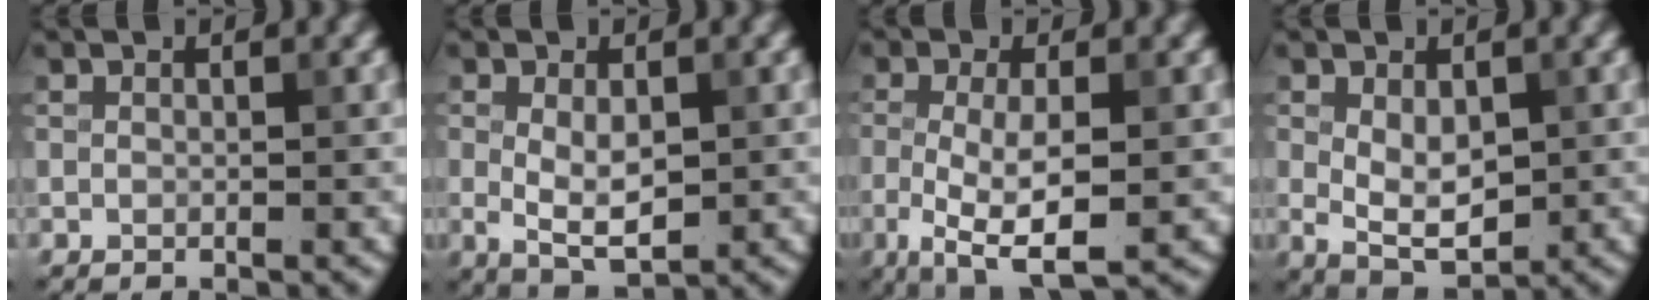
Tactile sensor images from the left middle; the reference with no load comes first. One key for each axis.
{"total": 4.0, "fx": -0.1, "fy": 2.0, "fz": 3.4, "tx": -0.063, "ty": -0.004, "tz": 0.004}
{"total": 6.2, "fx": -1.5, "fy": 2.0, "fz": 5.7, "tx": -0.116, "ty": -0.014, "tz": -0.023}
{"total": 4.4, "fx": 0.1, "fy": 2.6, "fz": 3.5, "tx": -0.064, "ty": -0.004, "tz": 0.009}